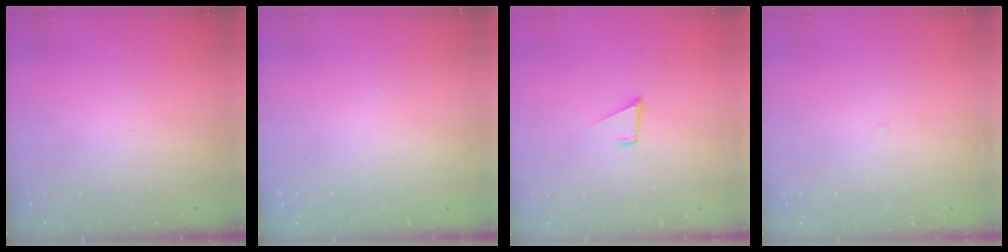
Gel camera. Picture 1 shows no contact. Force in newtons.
{"total": 1.6, "press": 1.6, "slide": 0.1}
{"total": 1.7, "press": 1.7, "slide": 0.1}
{"total": 2.0, "press": 2.0, "slide": 0.2}